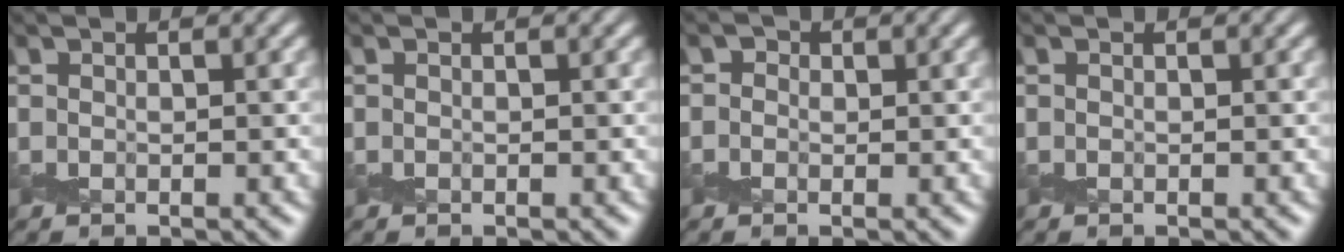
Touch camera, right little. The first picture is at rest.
{"total": 0.0}
{"total": 1.1, "force": [0.2, 1.0, 0.4], "torque": [-0.008, -0.004, -0.007]}
{"total": 0.0}